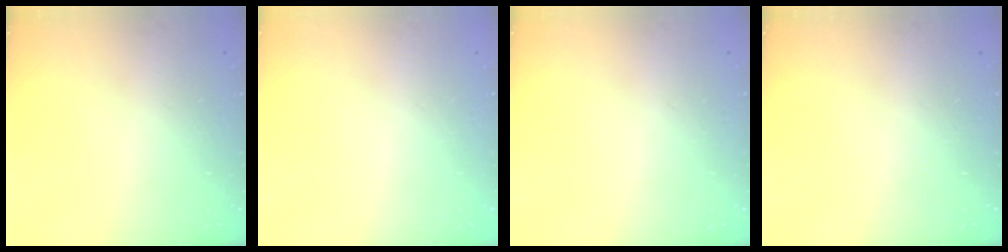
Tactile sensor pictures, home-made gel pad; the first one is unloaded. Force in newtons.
{"total": 0.0}
{"total": 0.0}
{"total": 0.0}